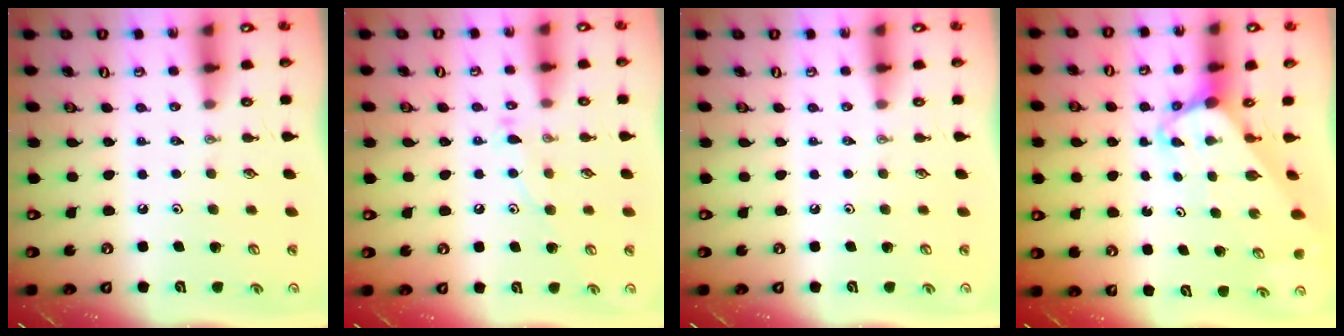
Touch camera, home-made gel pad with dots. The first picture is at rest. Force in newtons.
{"total": 8.9, "press": 8.8, "slide": 0.7}
{"total": 0.0}
{"total": 5.0, "press": 5.0, "slide": 0.5}